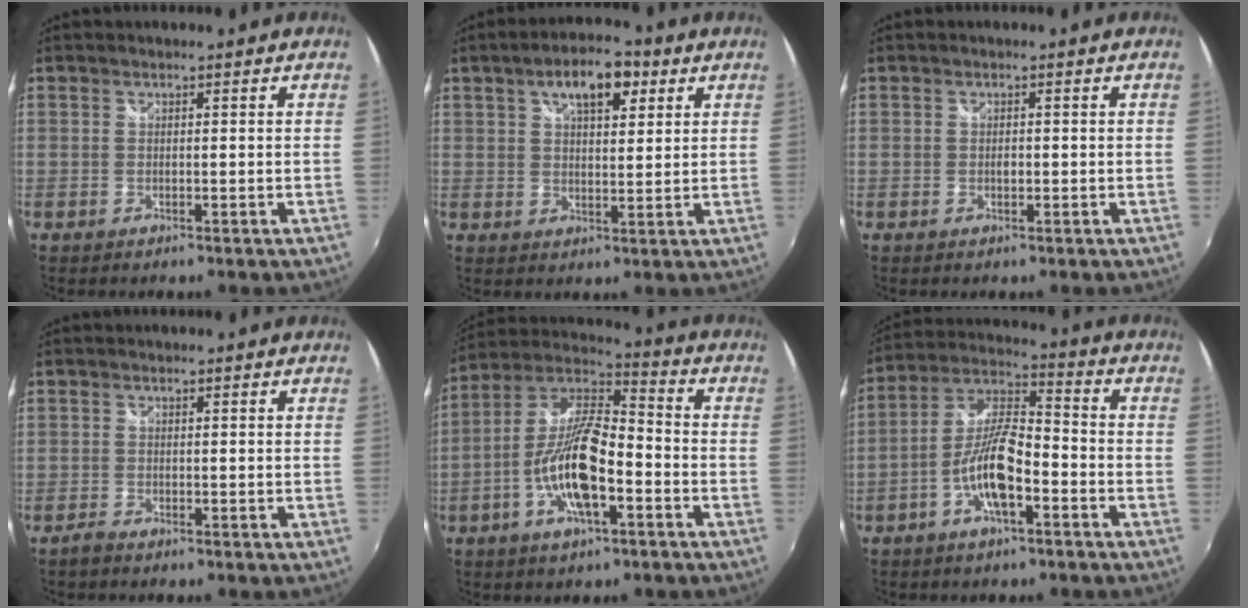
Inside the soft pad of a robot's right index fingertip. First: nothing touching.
{"total": 8.8, "force": [4.3, 3.8, 6.7], "torque": [-0.107, 0.024, 0.070]}
{"total": 0.9, "force": [-0.3, 0.6, 0.6], "torque": [-0.010, 0.000, -0.005]}
{"total": 1.4, "force": [-1.2, 0.5, 0.4], "torque": [-0.010, -0.004, -0.026]}
{"total": 14.6, "force": [-5.2, 4.6, 12.9], "torque": [-0.258, 0.001, -0.099]}
{"total": 10.8, "force": [-4.6, 3.1, 9.3], "torque": [-0.197, 0.010, -0.086]}